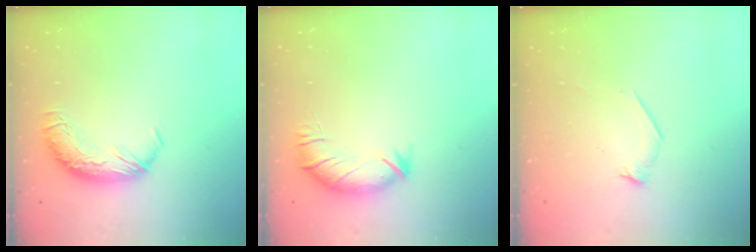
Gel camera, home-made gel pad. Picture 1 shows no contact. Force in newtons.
{"total": 3.2, "press": 2.5, "slide": 1.9}
{"total": 7.1, "press": 7.0, "slide": 0.7}